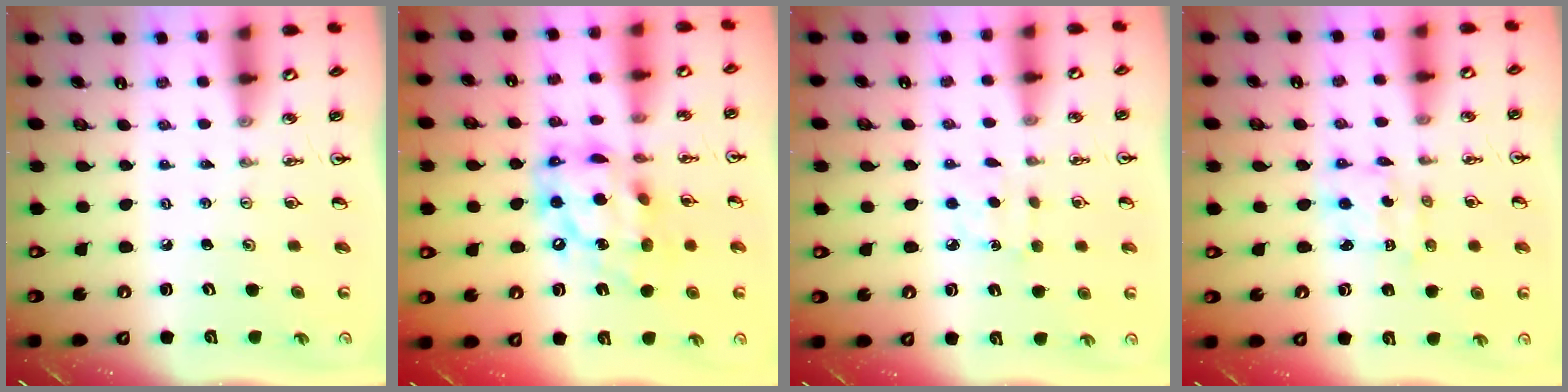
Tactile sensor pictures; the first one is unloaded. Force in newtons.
{"total": 17.1, "press": 17.1, "slide": 1.4}
{"total": 5.0, "press": 4.9, "slide": 0.5}
{"total": 2.6, "press": 2.6, "slide": 0.1}